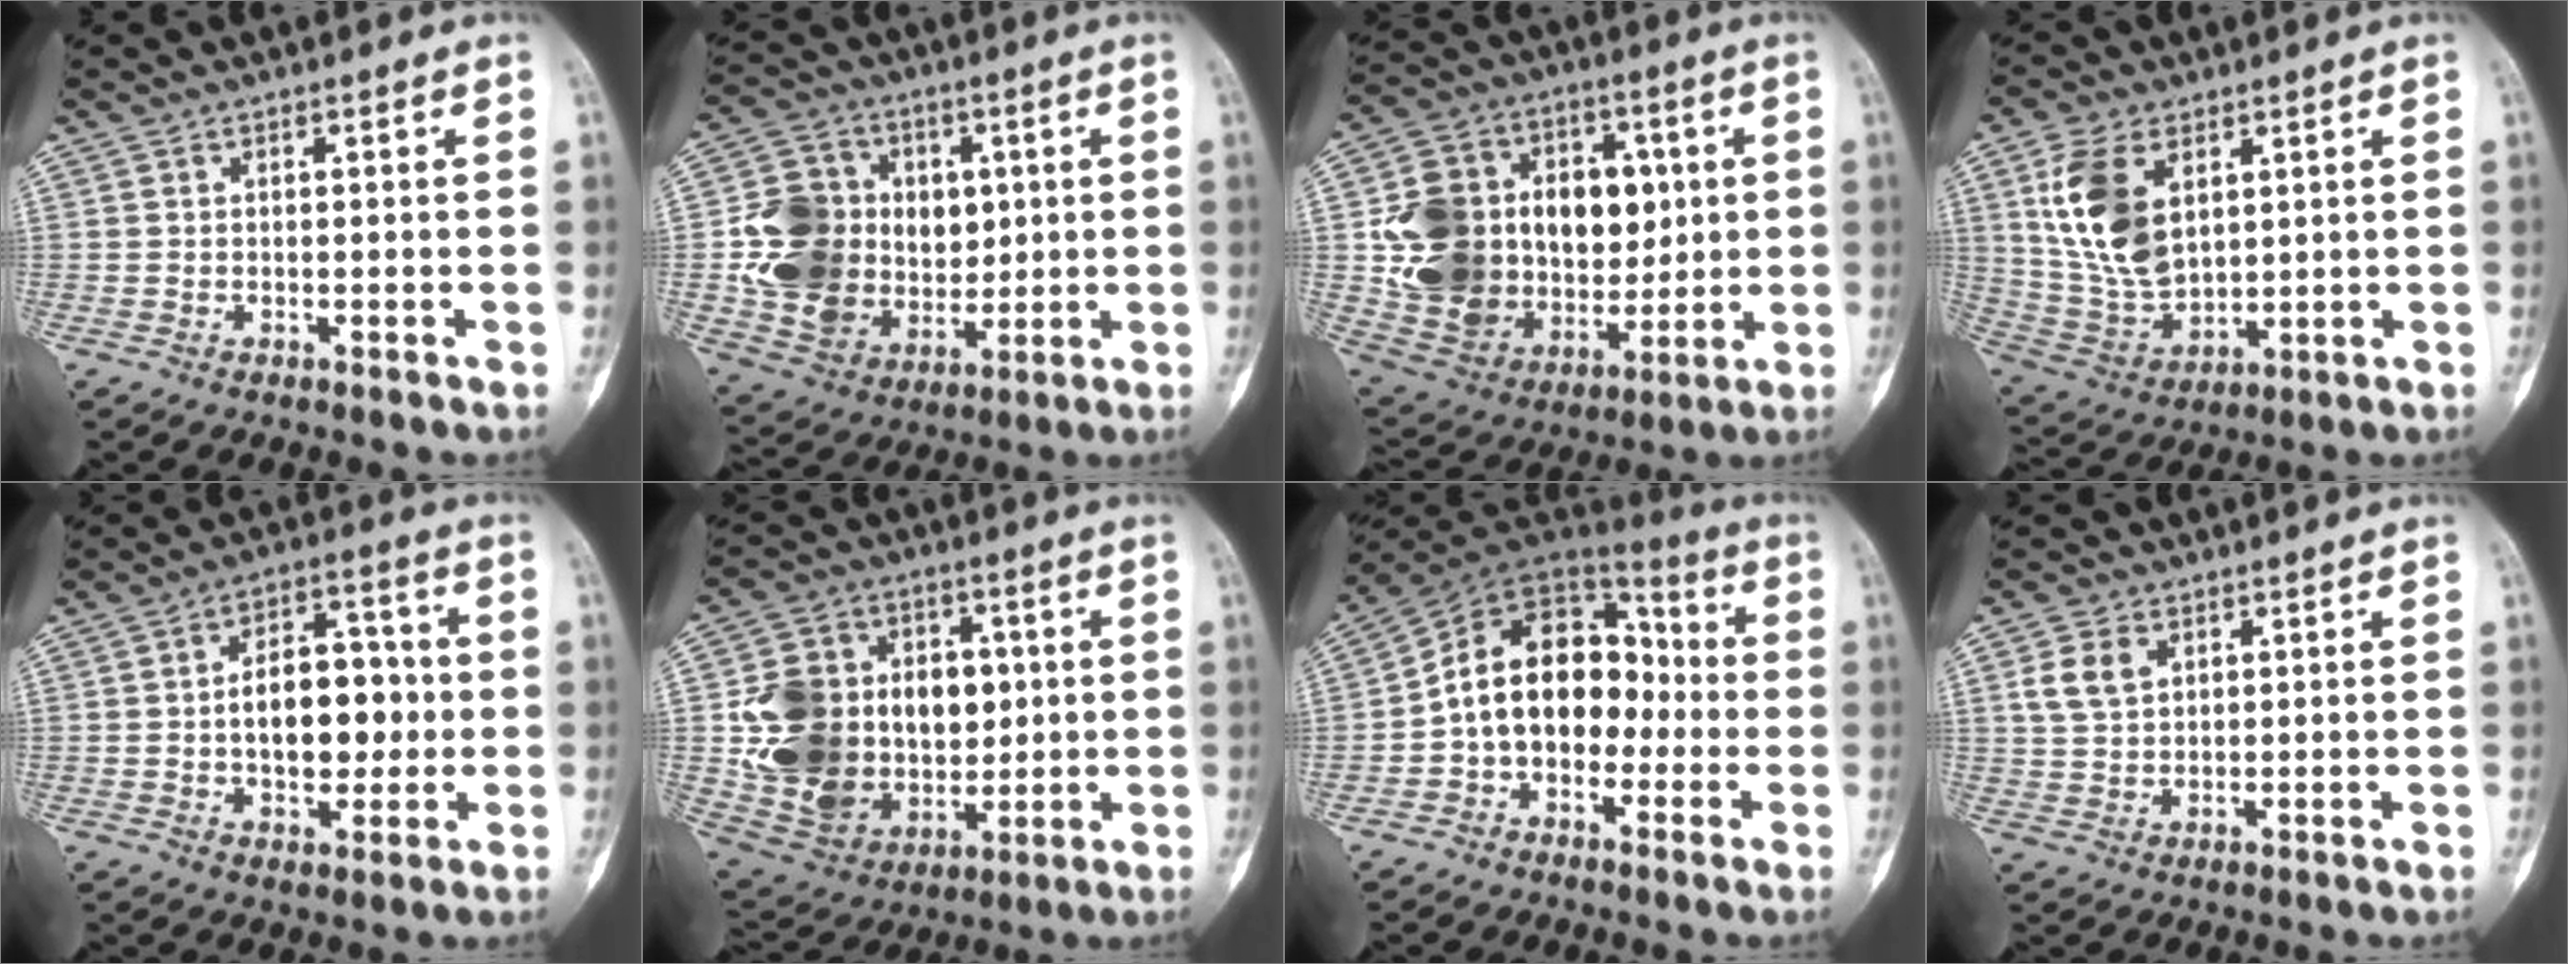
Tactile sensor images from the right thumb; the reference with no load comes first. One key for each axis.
{"total": 17.8, "fx": 1.3, "fy": 14.7, "fz": 9.9, "tx": -0.137, "ty": 0.006, "tz": 0.041}
{"total": 24.7, "fx": 2.4, "fy": 18.7, "fz": 15.9, "tx": -0.244, "ty": 0.017, "tz": 0.066}
{"total": 14.6, "fx": 4.8, "fy": 8.8, "fz": 10.6, "tx": -0.196, "ty": -0.015, "tz": 0.107}
{"total": 13.1, "fx": -0.4, "fy": 8.0, "fz": 10.3, "tx": -0.119, "ty": 0.025, "tz": -0.007}
{"total": 22.0, "fx": 1.2, "fy": 17.2, "fz": 13.7, "tx": -0.204, "ty": 0.015, "tz": 0.047}
{"total": 16.1, "fx": -2.0, "fy": 11.4, "fz": 11.2, "tx": -0.148, "ty": 0.056, "tz": -0.047}
{"total": 5.6, "fx": 2.1, "fy": 3.9, "fz": 3.4, "tx": -0.056, "ty": 0.001, "tz": 0.045}